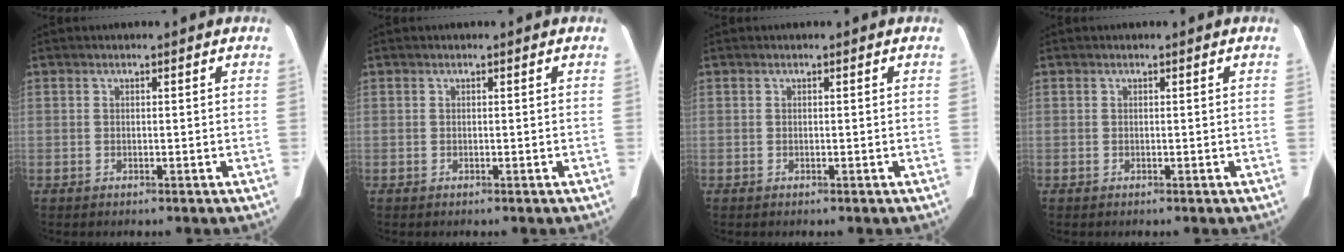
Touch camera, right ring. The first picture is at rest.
{"total": 0.0}
{"total": 0.0}
{"total": 0.0}